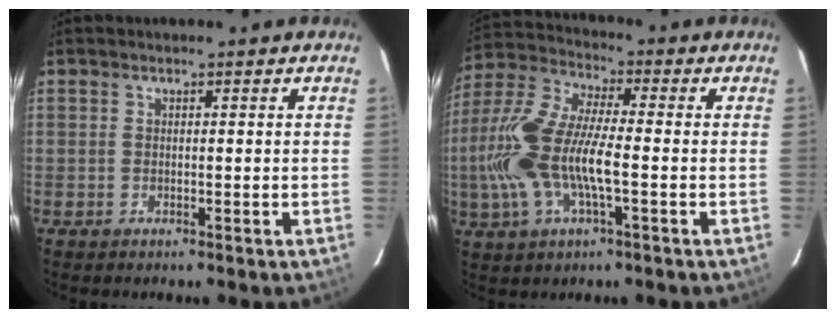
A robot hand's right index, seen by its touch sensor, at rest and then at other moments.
{"total": 16.4, "force": [-2.8, 5.2, 15.3], "torque": [-0.325, 0.002, -0.061]}